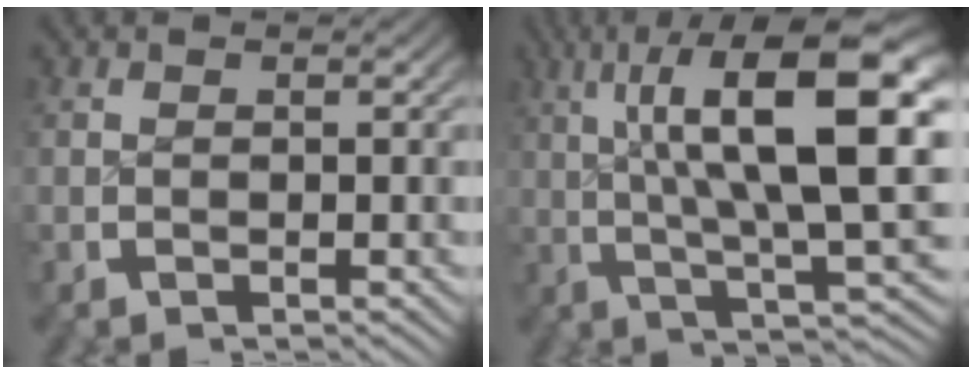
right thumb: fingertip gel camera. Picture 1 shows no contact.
{"total": 13.5, "force": [2.8, 5.7, 12.0], "torque": [-0.171, -0.017, 0.042]}